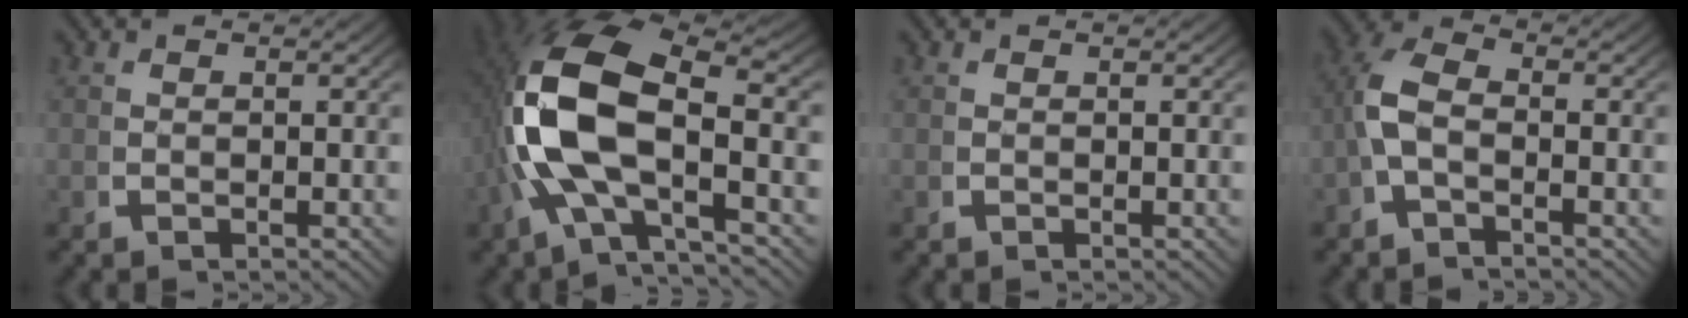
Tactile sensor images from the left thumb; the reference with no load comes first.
{"total": 14.5, "force": [0.0, 8.9, 11.5], "torque": [-0.259, -0.028, 0.010]}
{"total": 0.0}
{"total": 4.6, "force": [-0.6, 3.1, 3.3], "torque": [-0.088, -0.007, -0.017]}